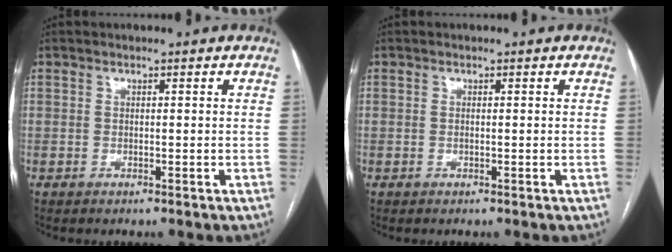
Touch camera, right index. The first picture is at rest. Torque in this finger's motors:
{"motor_torque": [-0.77, 0.09, 0.02, 0.00]}